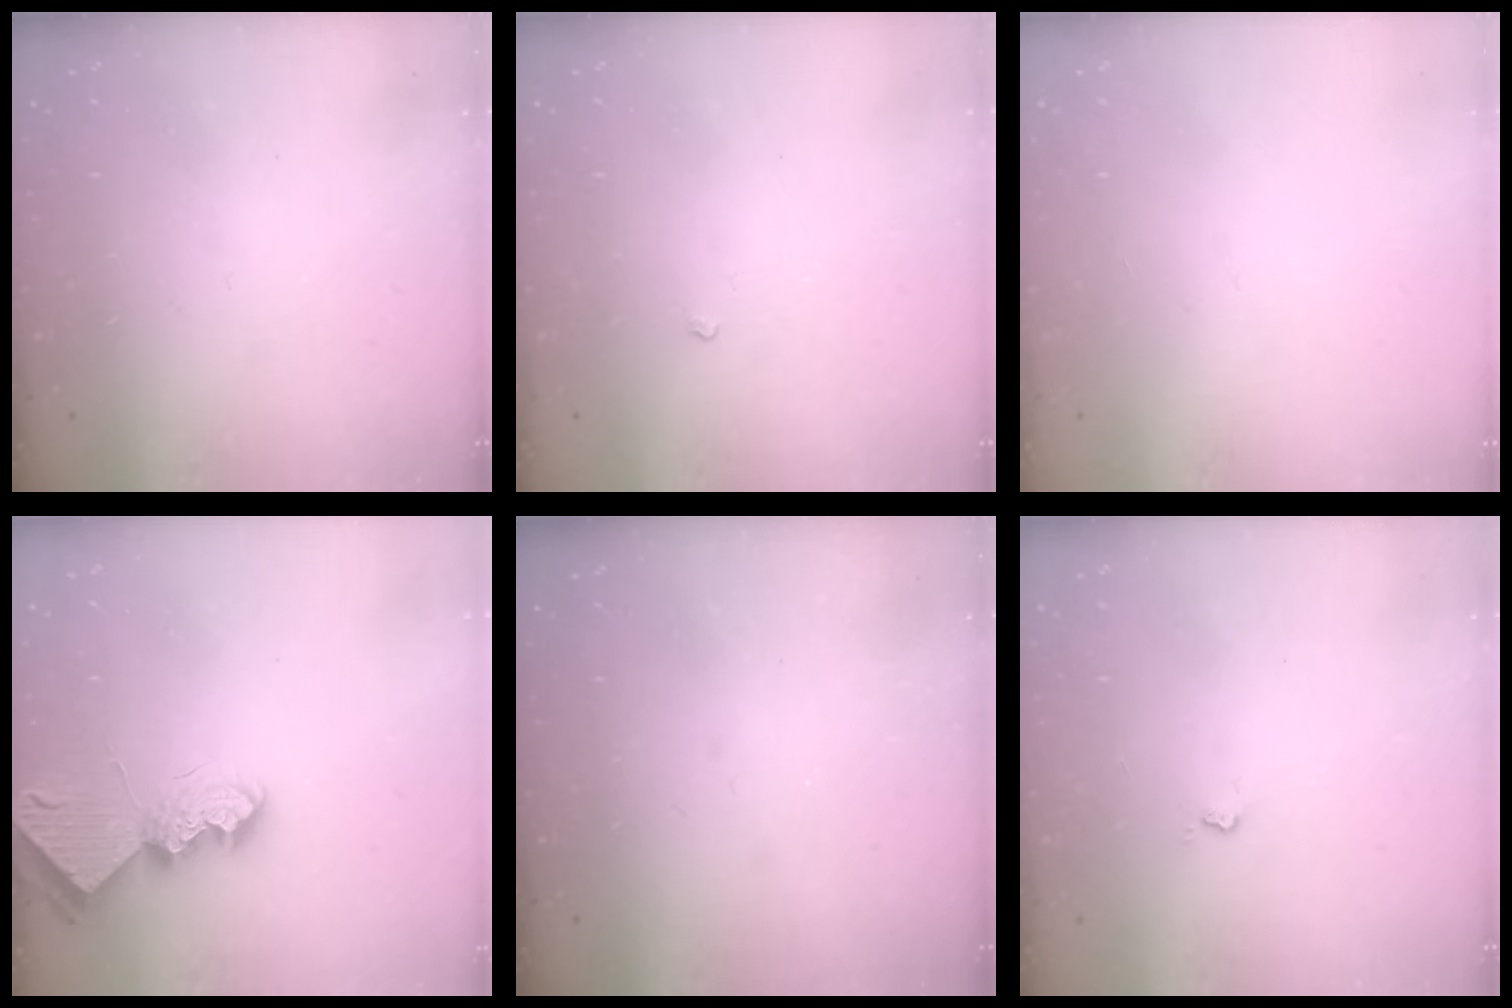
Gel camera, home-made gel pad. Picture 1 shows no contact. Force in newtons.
{"total": 2.3, "press": 2.3, "slide": 0.3}
{"total": 0.0}
{"total": 8.0, "press": 8.0, "slide": 0.3}
{"total": 0.0}
{"total": 2.6, "press": 2.6, "slide": 0.4}